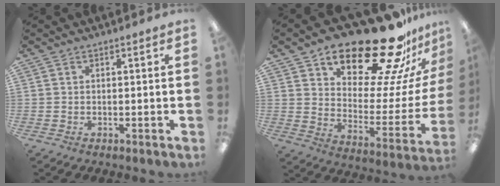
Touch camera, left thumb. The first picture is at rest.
{"total": 26.3, "force": [21.3, 8.8, 12.7], "torque": [-0.172, -0.161, 0.352]}